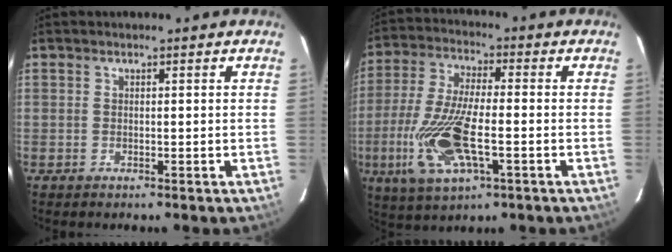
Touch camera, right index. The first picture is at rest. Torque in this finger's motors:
{"motor_torque": [1.80, -0.34, 0.93, 0.21]}